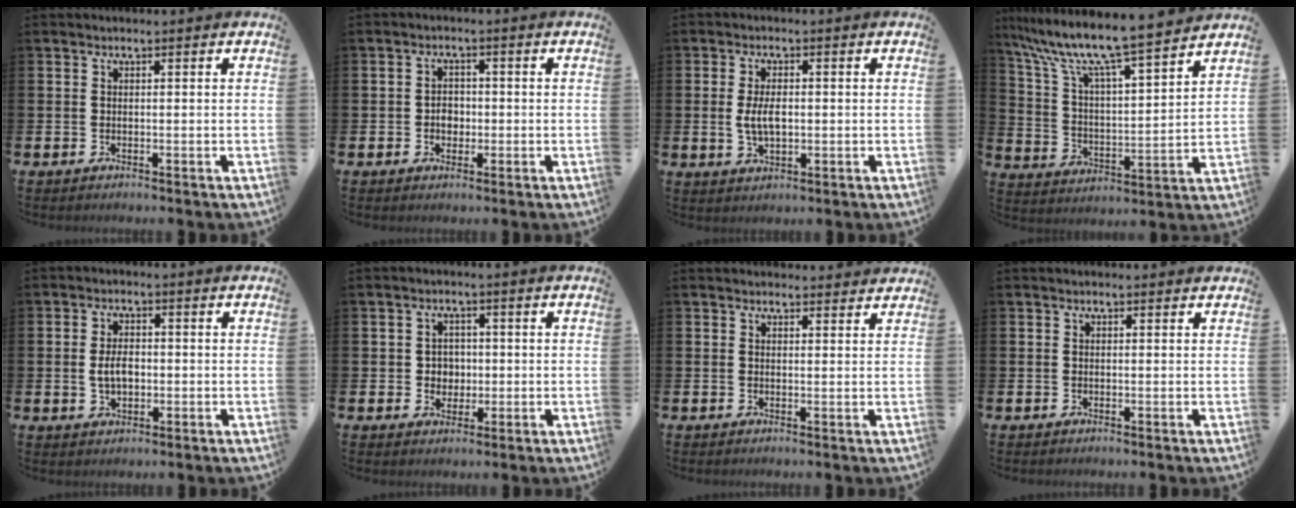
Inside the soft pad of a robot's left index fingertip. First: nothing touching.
{"total": 2.3, "force": [-0.4, 1.9, 1.2], "torque": [-0.006, -0.002, -0.015]}
{"total": 4.0, "force": [0.1, 2.0, 3.4], "torque": [-0.061, 0.000, -0.005]}
{"total": 10.8, "force": [9.7, 0.7, 4.7], "torque": [-0.133, -0.062, 0.164]}
{"total": 3.5, "force": [-0.1, 2.2, 2.8], "torque": [-0.042, 0.003, -0.005]}
{"total": 2.8, "force": [0.2, 2.7, 0.8], "torque": [-0.006, 0.002, -0.004]}
{"total": 1.7, "force": [1.7, 0.3, -0.1], "torque": [0.009, -0.008, 0.029]}
{"total": 0.0}